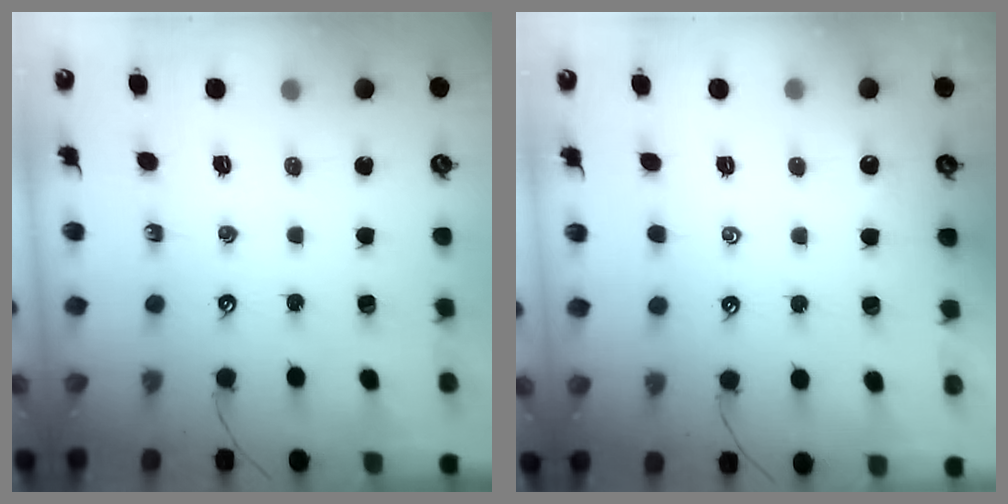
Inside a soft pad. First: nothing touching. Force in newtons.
{"total": 1.4, "press": 1.3, "slide": 0.3}